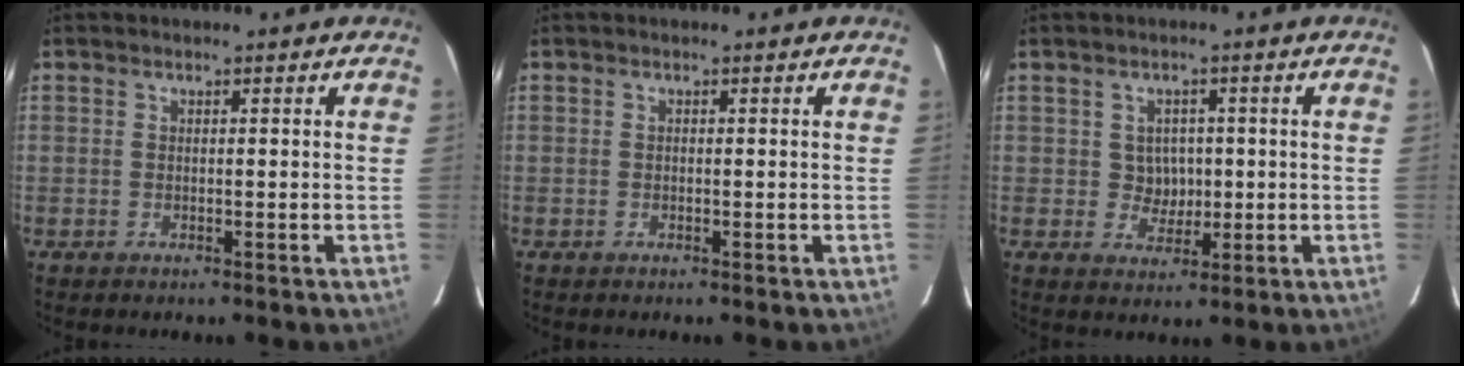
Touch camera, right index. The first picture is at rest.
{"total": 0.0}
{"total": 3.7, "force": [0.2, 3.6, 1.1], "torque": [-0.020, 0.010, 0.006]}